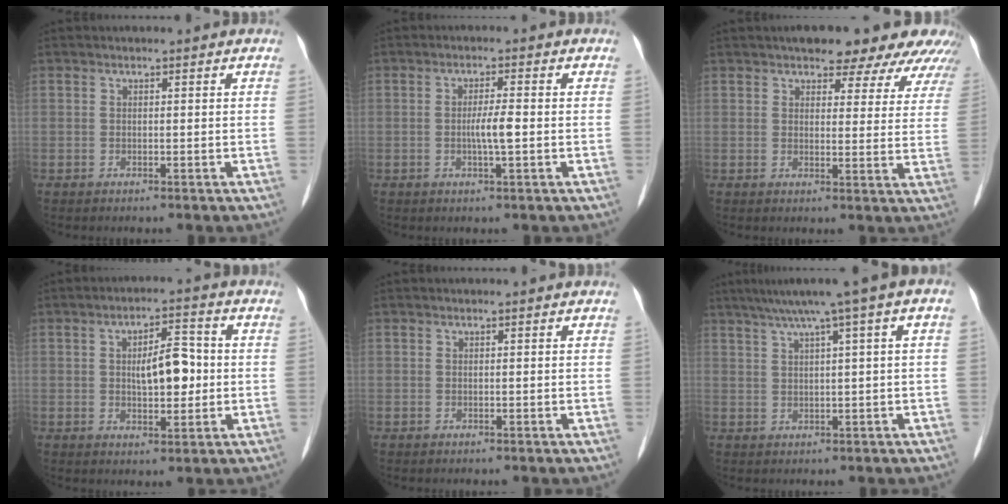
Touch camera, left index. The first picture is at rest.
{"total": 3.1, "force": [-0.6, 0.1, 3.1], "torque": [-0.060, -0.003, -0.007]}
{"total": 14.1, "force": [11.9, 4.7, 6.1], "torque": [-0.035, 0.012, 0.122]}
{"total": 6.7, "force": [0.1, 2.7, 6.2], "torque": [-0.102, 0.011, 0.005]}
{"total": 0.0}
{"total": 8.4, "force": [4.0, -0.2, 7.3], "torque": [-0.111, 0.035, 0.062]}